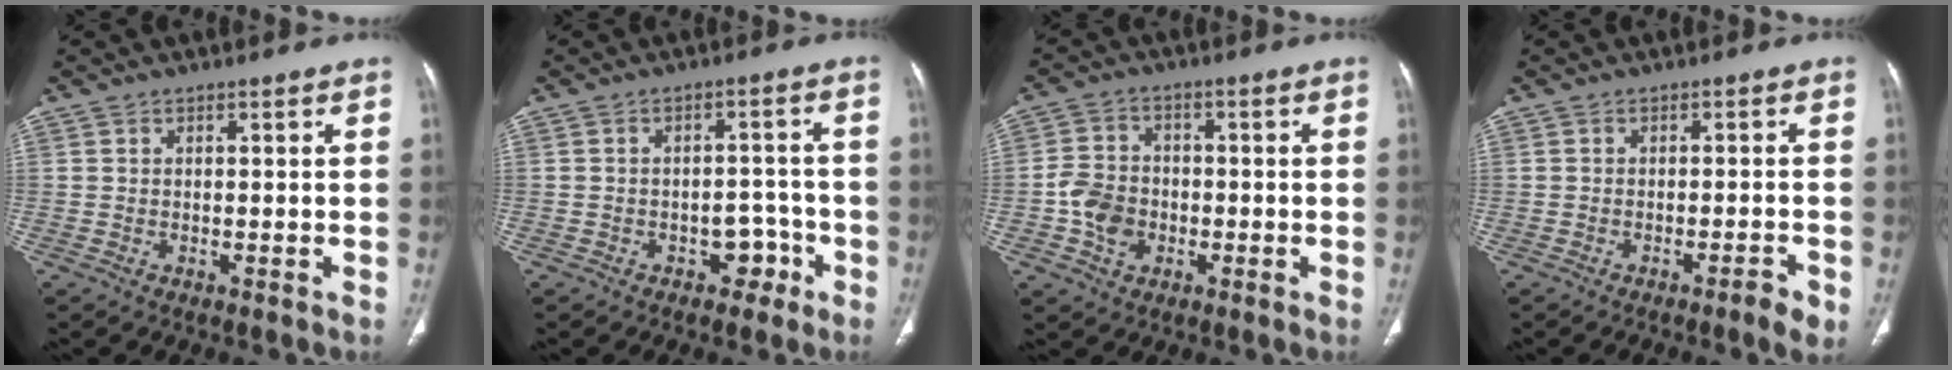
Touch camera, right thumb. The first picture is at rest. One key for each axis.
{"total": 4.6, "fx": -2.5, "fy": 3.3, "fz": 2.1, "tx": 0.000, "ty": 0.035, "tz": -0.032}
{"total": 7.1, "fx": -1.8, "fy": 5.7, "fz": 3.8, "tx": -0.052, "ty": 0.014, "tz": -0.036}
{"total": 3.1, "fx": -1.7, "fy": 0.4, "fz": 2.5, "tx": -0.041, "ty": 0.007, "tz": -0.024}